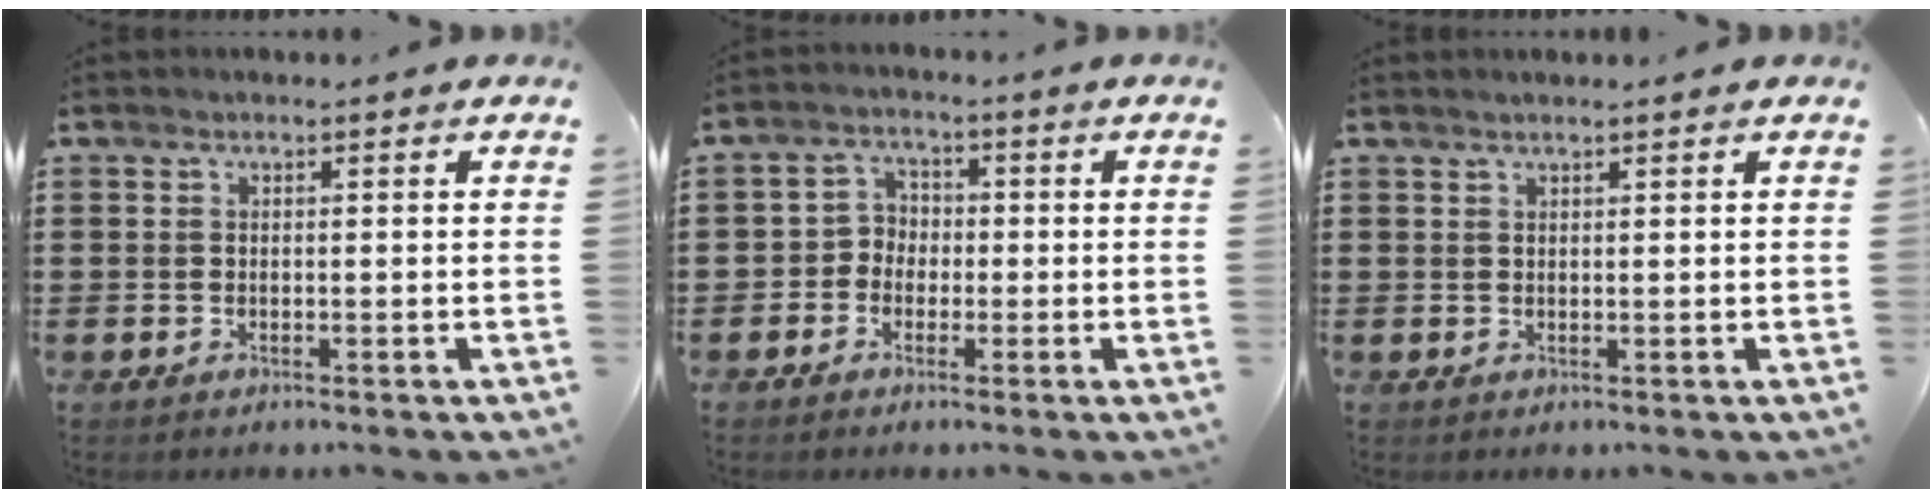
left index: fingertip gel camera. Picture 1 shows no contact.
{"total": 3.3, "force": [-1.3, 3.0, 0.7], "torque": [-0.028, 0.011, -0.033]}
{"total": 0.8, "force": [0.7, -0.1, 0.4], "torque": [-0.008, -0.003, 0.014]}